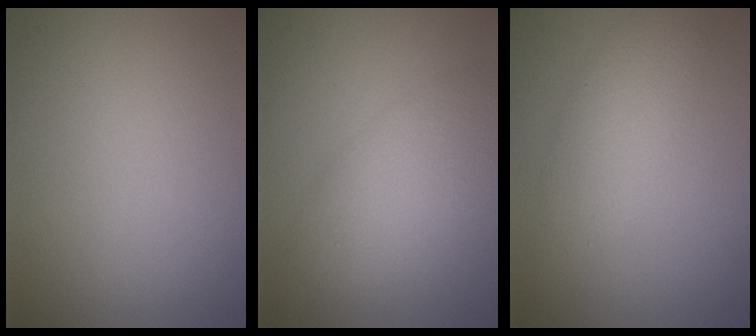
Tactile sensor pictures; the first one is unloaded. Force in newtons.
{"total": 5.1, "press": 5.1, "slide": 0.3}
{"total": 3.3, "press": 3.3, "slide": 0.0}